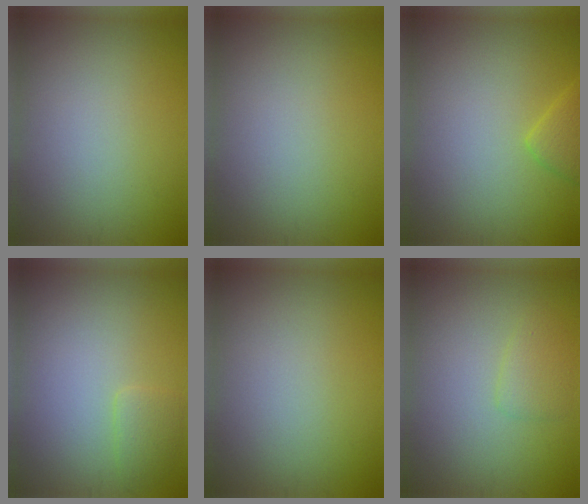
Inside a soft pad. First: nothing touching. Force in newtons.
{"total": 0.0}
{"total": 2.0, "press": 1.9, "slide": 0.2}
{"total": 1.4, "press": 1.4, "slide": 0.1}
{"total": 0.0}
{"total": 1.5, "press": 1.5, "slide": 0.1}